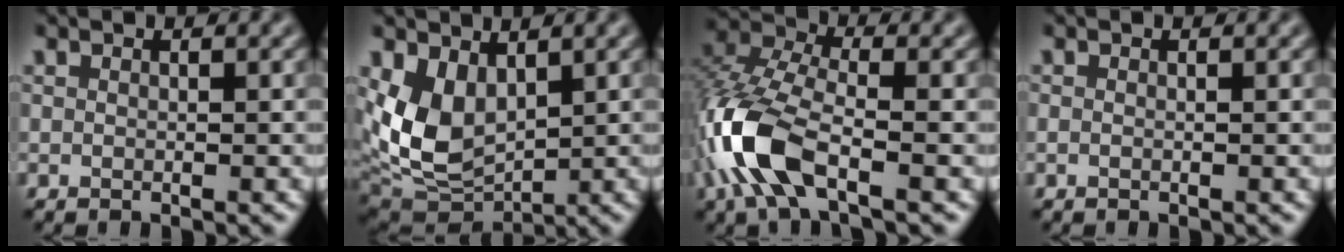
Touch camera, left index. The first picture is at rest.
{"total": 6.8, "force": [1.0, 4.6, 5.0], "torque": [-0.108, -0.019, 0.023]}
{"total": 8.3, "force": [-4.0, 3.4, 6.4], "torque": [-0.158, 0.001, -0.091]}
{"total": 0.0}